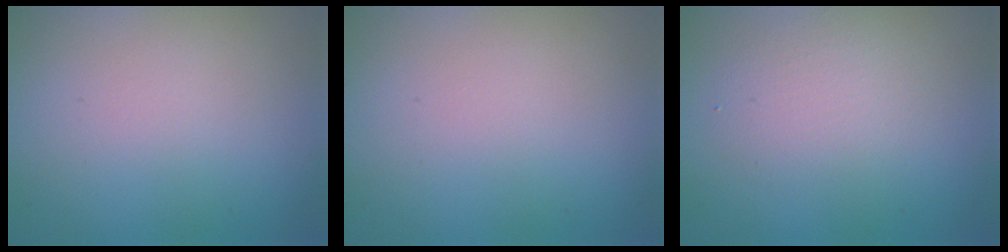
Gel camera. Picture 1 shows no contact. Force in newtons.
{"total": 0.0}
{"total": 2.4, "press": 2.4, "slide": 0.2}